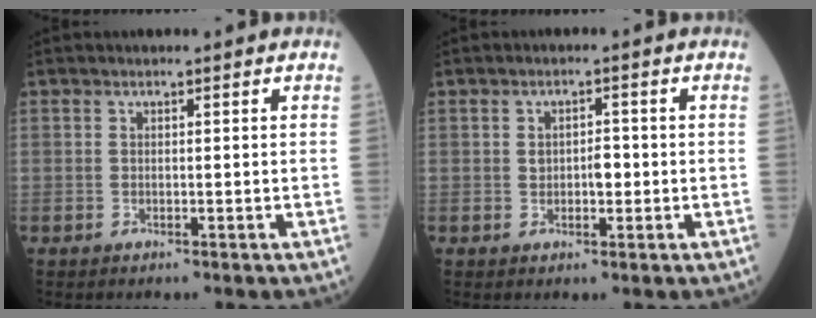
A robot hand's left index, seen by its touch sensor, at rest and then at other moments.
{"total": 2.6, "force": [-0.3, 1.4, 2.2], "torque": [-0.033, 0.006, -0.001]}